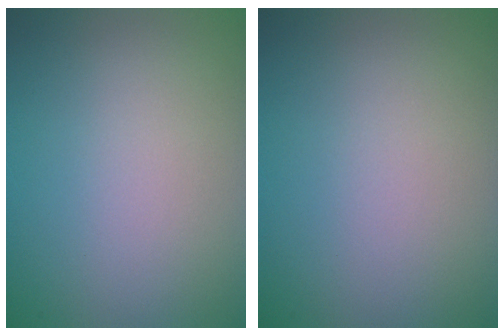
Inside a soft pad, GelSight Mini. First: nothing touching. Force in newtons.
{"total": 0.0}